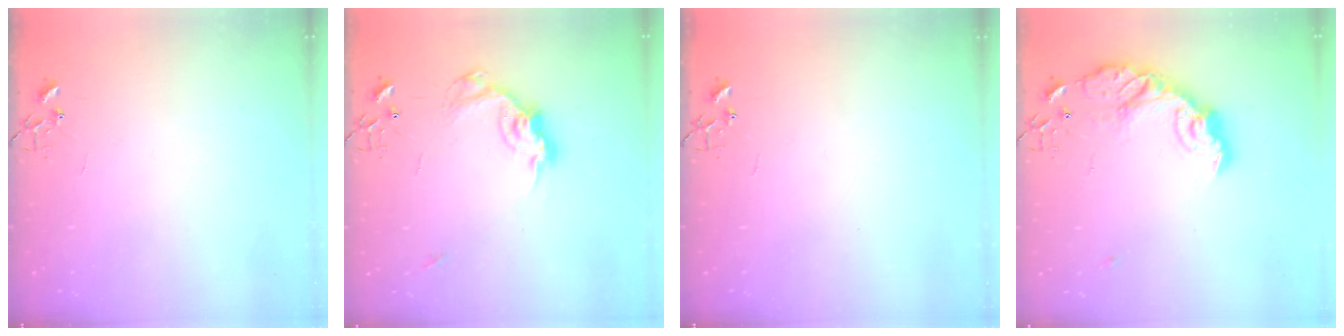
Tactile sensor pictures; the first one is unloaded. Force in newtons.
{"total": 14.4, "press": 14.3, "slide": 1.1}
{"total": 0.0}
{"total": 15.7, "press": 15.7, "slide": 1.0}